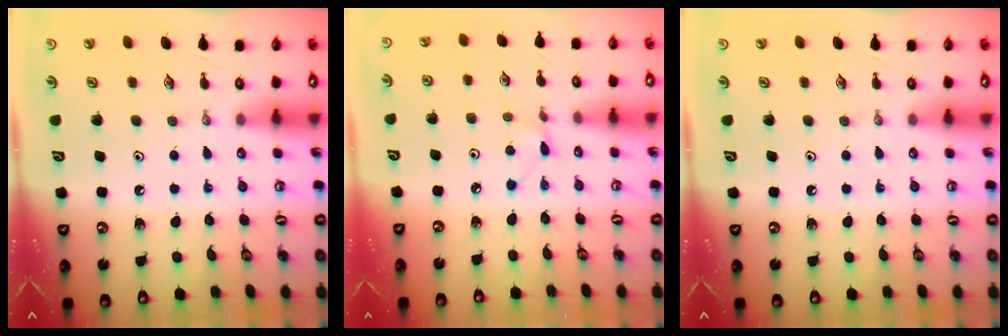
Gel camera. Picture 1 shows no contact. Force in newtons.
{"total": 2.4, "press": 2.4, "slide": 0.3}
{"total": 0.0}